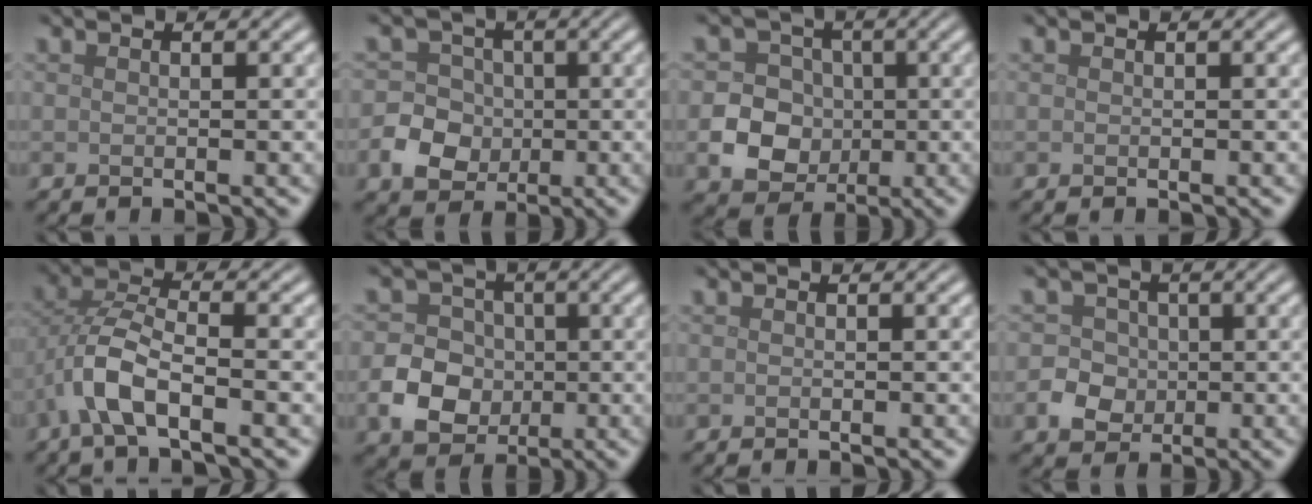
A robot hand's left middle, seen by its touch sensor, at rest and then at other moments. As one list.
[{"total": 4.9, "force": [-1.2, 4.3, 1.9], "torque": [-0.011, 0.003, -0.041]}, {"total": 8.7, "force": [-1.6, 8.2, 2.7], "torque": [-0.047, -0.006, -0.050]}, {"total": 0.0}, {"total": 5.5, "force": [-2.2, 2.1, 4.6], "torque": [-0.098, 0.006, -0.051]}, {"total": 5.4, "force": [-1.3, 4.6, 2.6], "torque": [-0.044, 0.002, -0.034]}, {"total": 0.0}, {"total": 3.5, "force": [-0.6, 3.2, 1.1], "torque": [0.002, 0.003, -0.021]}]